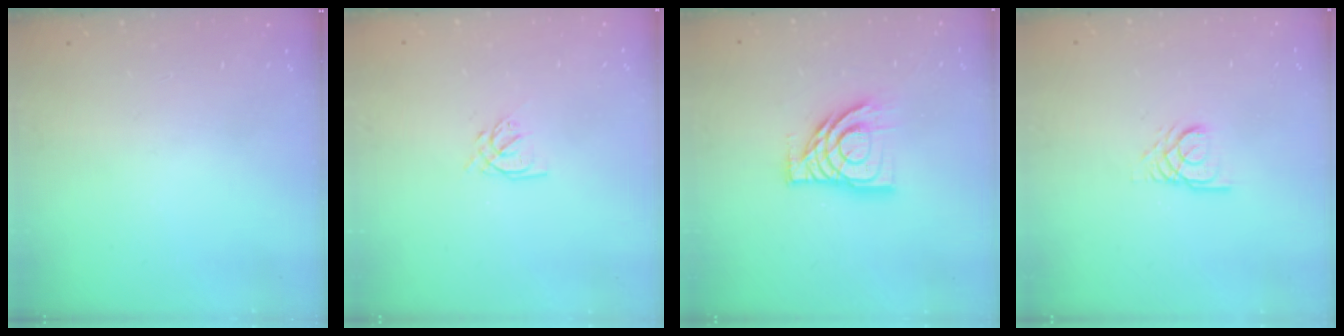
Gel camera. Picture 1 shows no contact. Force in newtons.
{"total": 3.4, "press": 3.4, "slide": 0.2}
{"total": 13.3, "press": 13.3, "slide": 1.2}
{"total": 3.1, "press": 3.0, "slide": 0.2}